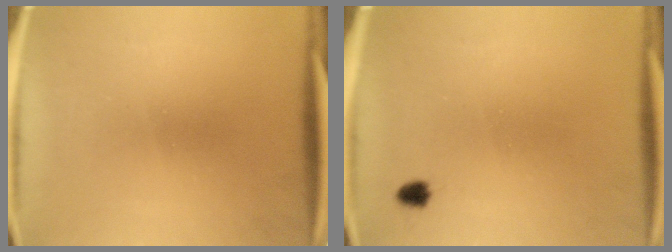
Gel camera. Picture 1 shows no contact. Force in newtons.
{"total": 1.5}